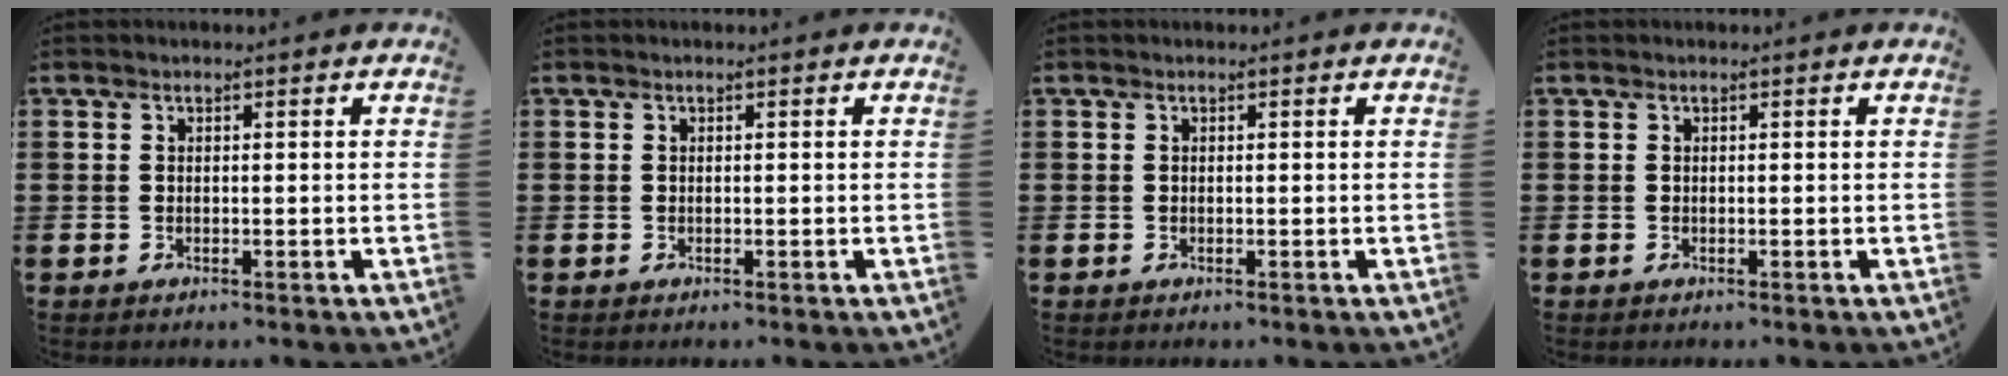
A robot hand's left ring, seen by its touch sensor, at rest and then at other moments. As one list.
[{"total": 0.0}, {"total": 0.0}, {"total": 0.0}]